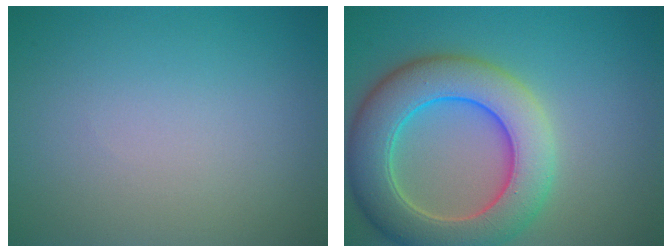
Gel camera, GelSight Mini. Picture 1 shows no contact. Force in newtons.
{"total": 9.0, "press": 9.0, "slide": 0.3}